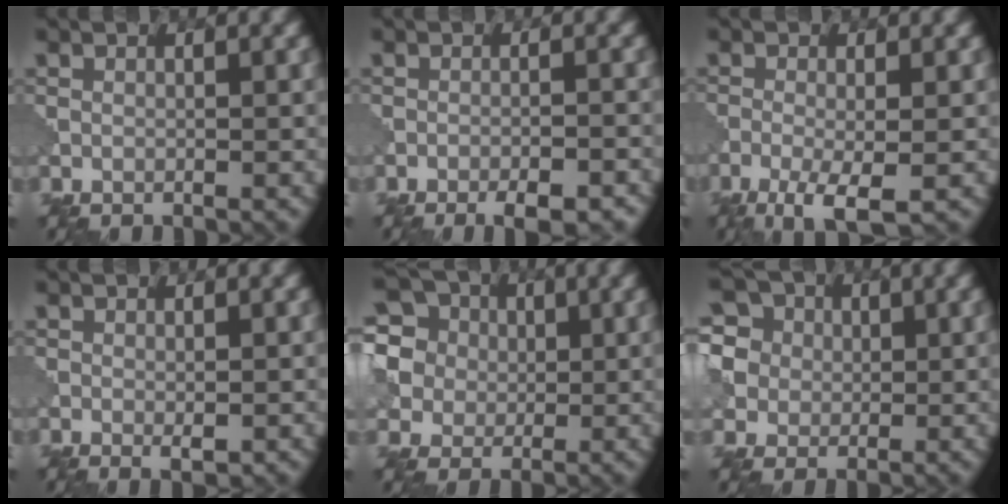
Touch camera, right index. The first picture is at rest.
{"total": 4.1, "force": [-3.4, 0.9, 2.2], "torque": [-0.014, 0.006, -0.039]}
{"total": 4.1, "force": [-2.5, 0.7, 3.2], "torque": [-0.062, -0.006, -0.044]}
{"total": 0.7, "force": [-0.5, -0.3, 0.4], "torque": [-0.011, -0.005, -0.002]}
{"total": 10.0, "force": [2.7, 9.0, 3.5], "torque": [-0.111, 0.038, 0.037]}
{"total": 8.4, "force": [2.6, 7.5, 2.8], "torque": [-0.086, 0.033, 0.035]}